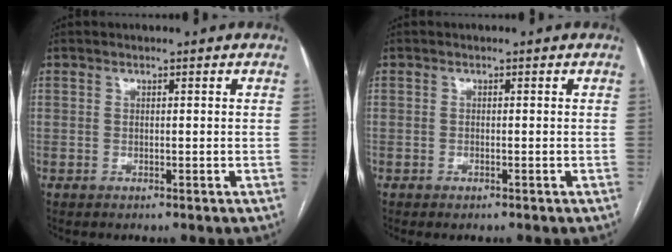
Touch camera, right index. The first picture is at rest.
{"total": 0.7, "force": [-0.5, 0.1, 0.5], "torque": [-0.012, -0.005, -0.003]}